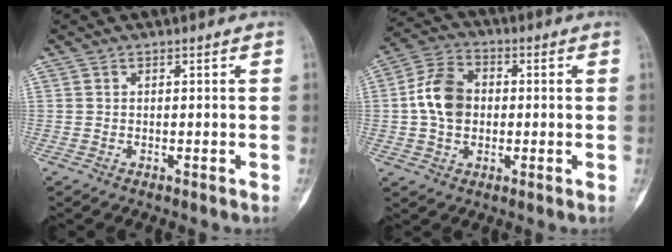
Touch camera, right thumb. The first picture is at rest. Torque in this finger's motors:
{"motor_torque": [0.11, 0.12, 0.02, 0.01, 0.05]}